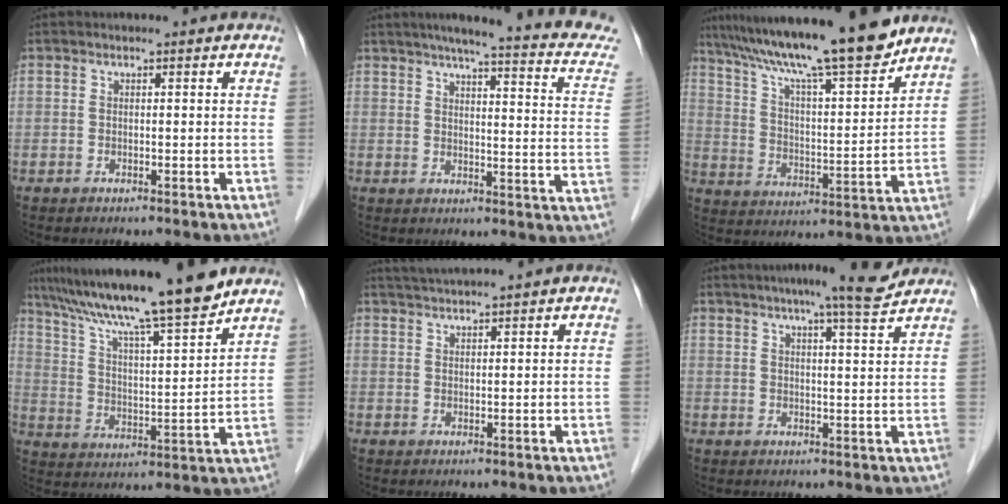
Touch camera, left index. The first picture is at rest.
{"total": 20.5, "force": [17.5, 1.3, 10.6], "torque": [-0.134, -0.027, 0.195]}
{"total": 19.1, "force": [16.1, 0.6, 10.3], "torque": [-0.170, 0.008, 0.260]}
{"total": 18.0, "force": [15.2, -0.1, 9.6], "torque": [-0.162, 0.006, 0.249]}
{"total": 5.1, "force": [4.6, -1.1, 1.8], "torque": [-0.031, 0.028, 0.079]}
{"total": 8.6, "force": [7.5, -0.4, 4.3], "torque": [-0.067, 0.004, 0.097]}